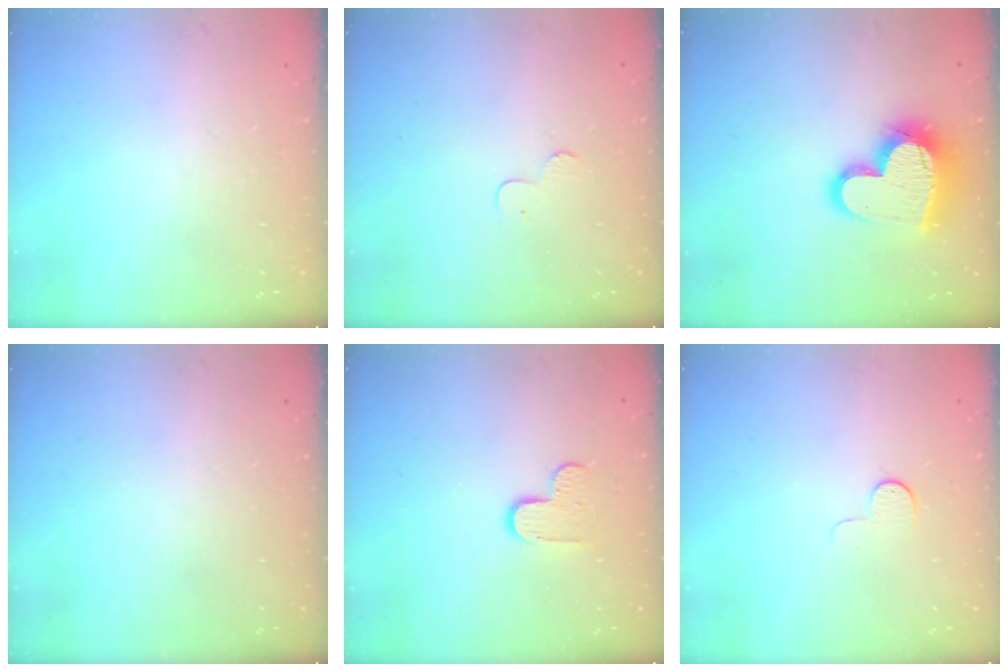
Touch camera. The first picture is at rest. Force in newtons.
{"total": 3.6, "press": 3.6, "slide": 0.3}
{"total": 20.1, "press": 20.0, "slide": 1.3}
{"total": 0.0}
{"total": 6.8, "press": 6.8, "slide": 0.3}
{"total": 5.0, "press": 4.9, "slide": 0.4}